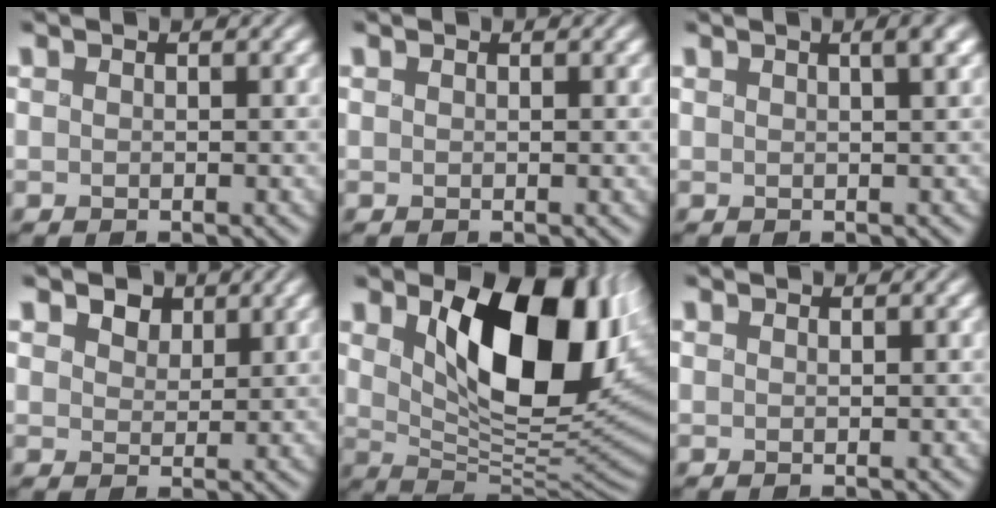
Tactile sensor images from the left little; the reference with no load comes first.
{"total": 0.0}
{"total": 2.0, "force": [0.9, 0.3, 1.7], "torque": [-0.030, 0.004, 0.015]}
{"total": 3.1, "force": [1.7, 2.1, 1.5], "torque": [-0.049, -0.006, 0.021]}
{"total": 12.0, "force": [3.1, 6.6, 9.6], "torque": [-0.143, -0.022, 0.056]}
{"total": 0.0}